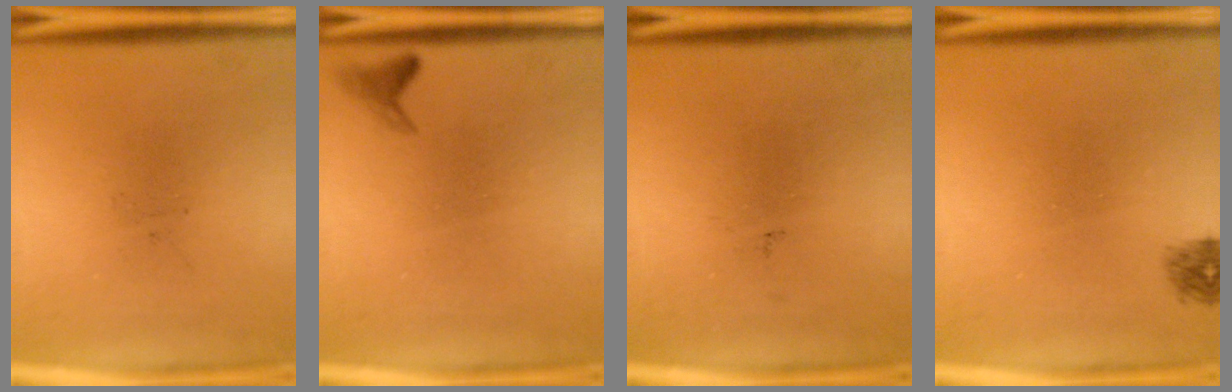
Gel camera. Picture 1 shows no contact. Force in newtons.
{"total": 1.0}
{"total": 0.0}
{"total": 1.1}